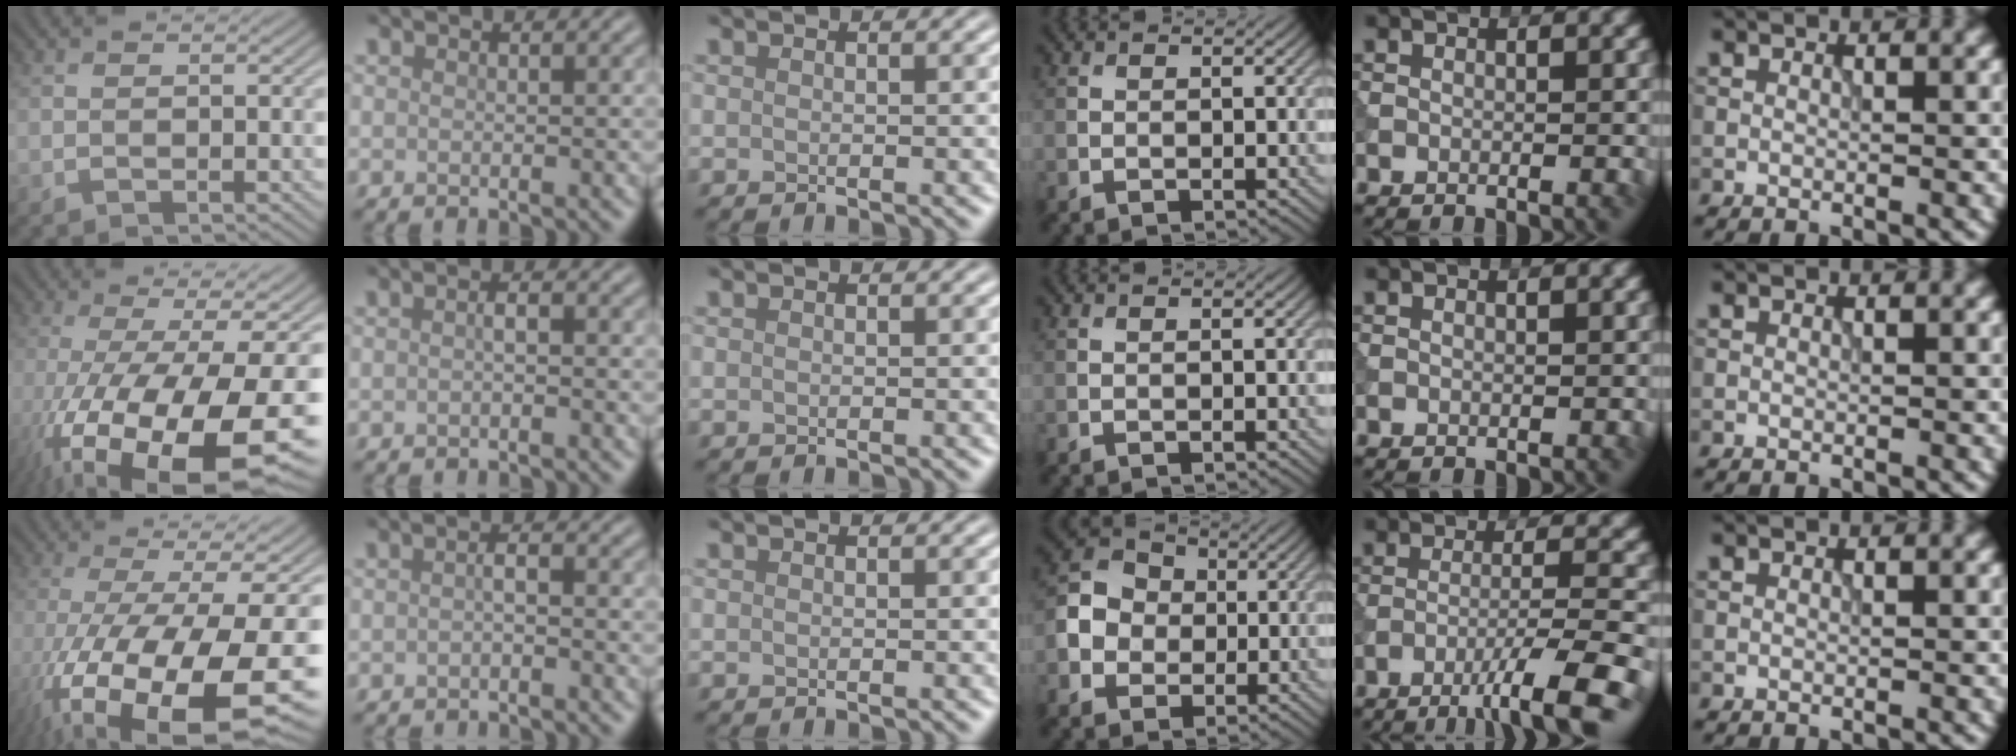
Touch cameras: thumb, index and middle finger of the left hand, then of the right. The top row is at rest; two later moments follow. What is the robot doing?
{"motion": "extract", "object": "tissue"}